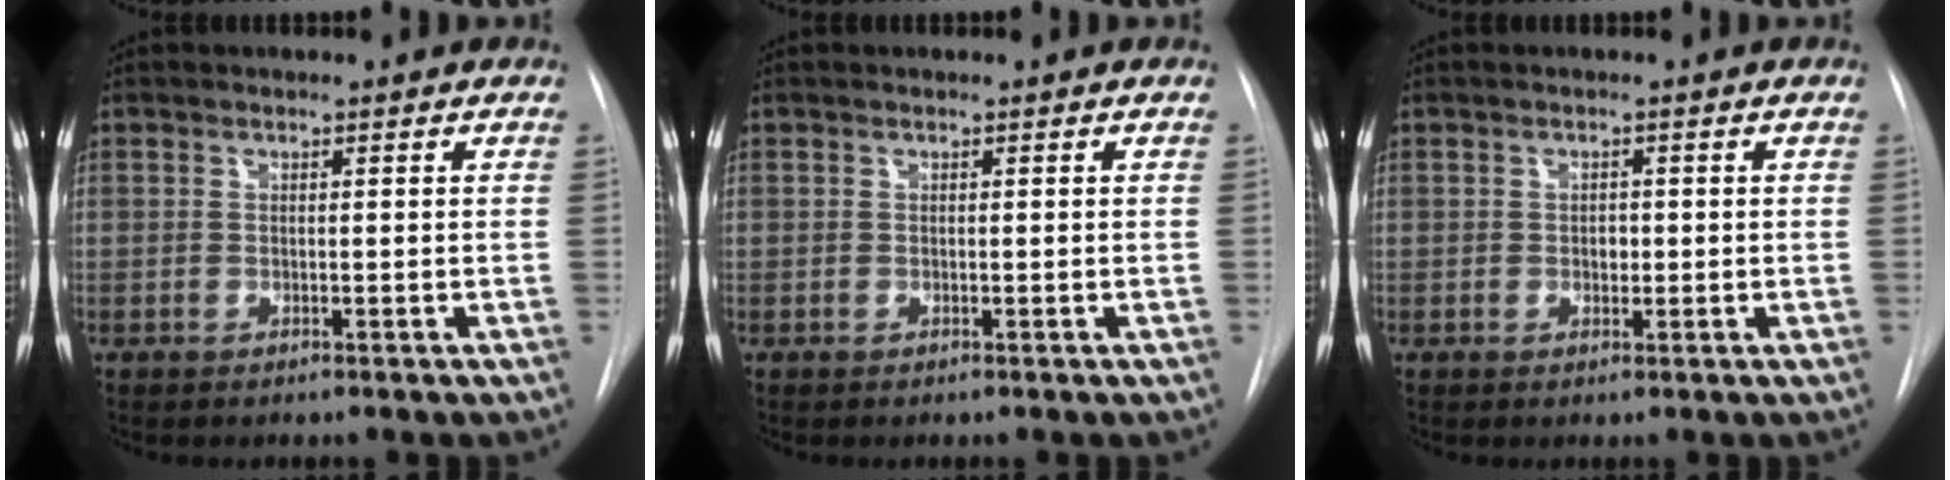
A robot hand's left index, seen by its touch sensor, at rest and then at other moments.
{"total": 0.0}
{"total": 1.3, "force": [-0.1, 0.9, 0.9], "torque": [-0.012, 0.002, 0.000]}